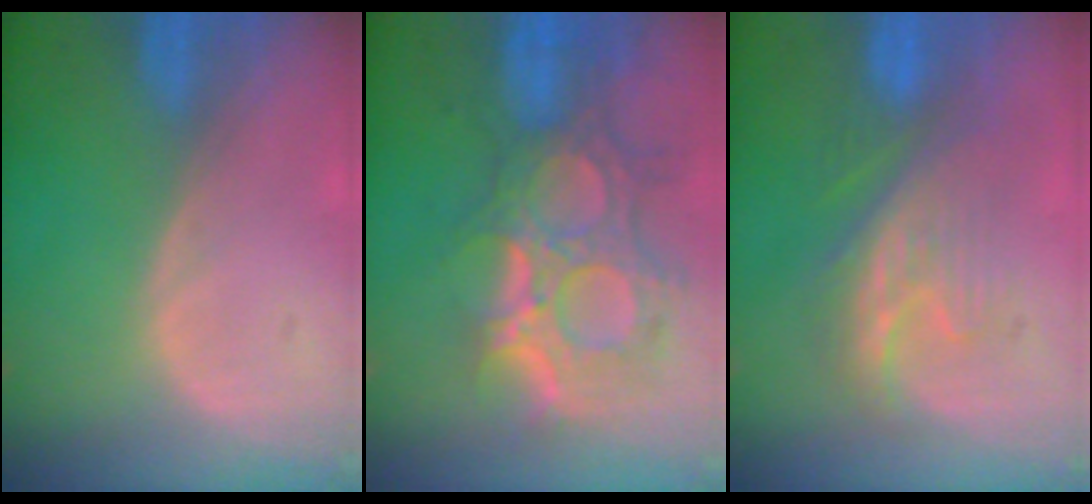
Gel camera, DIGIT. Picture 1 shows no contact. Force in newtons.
{"total": 12.5, "press": 10.9, "slide": 6.1}
{"total": 7.6, "press": 7.4, "slide": 1.7}